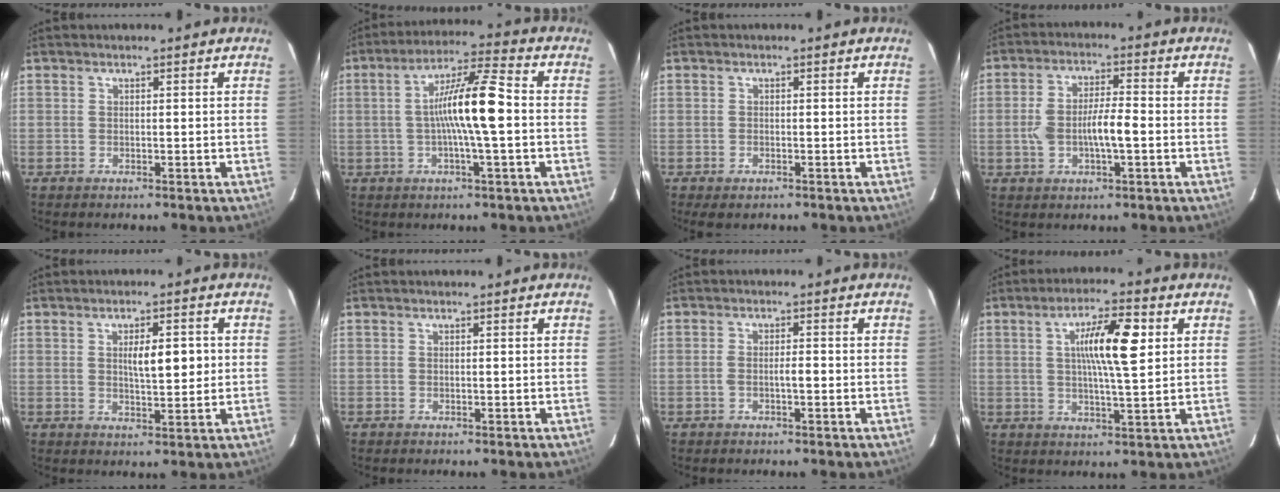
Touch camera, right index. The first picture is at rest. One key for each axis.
{"total": 10.9, "fx": -0.5, "fy": 0.4, "fz": 10.9, "tx": -0.196, "ty": 0.016, "tz": -0.015}
{"total": 1.8, "fx": -1.2, "fy": 0.9, "fz": 1.0, "tx": -0.016, "ty": -0.001, "tz": -0.009}
{"total": 7.2, "fx": -1.1, "fy": 2.0, "fz": 6.8, "tx": -0.135, "ty": 0.012, "tz": -0.019}
{"total": 5.5, "fx": 0.8, "fy": 1.5, "fz": 5.2, "tx": -0.081, "ty": 0.002, "tz": 0.015}
{"total": 0.0}
{"total": 2.2, "fx": -0.6, "fy": 0.4, "fz": 2.0, "tx": -0.037, "ty": 0.006, "tz": -0.012}
{"total": 9.5, "fx": 2.4, "fy": 1.1, "fz": 9.2, "tx": -0.159, "ty": 0.009, "tz": 0.040}